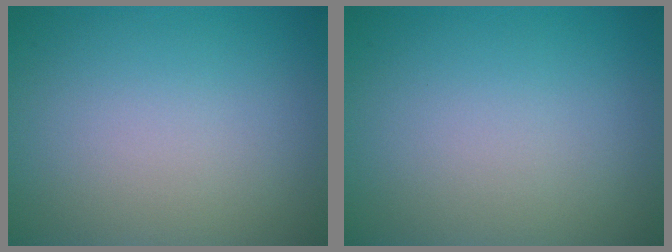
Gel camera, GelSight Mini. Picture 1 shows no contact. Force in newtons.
{"total": 0.0}